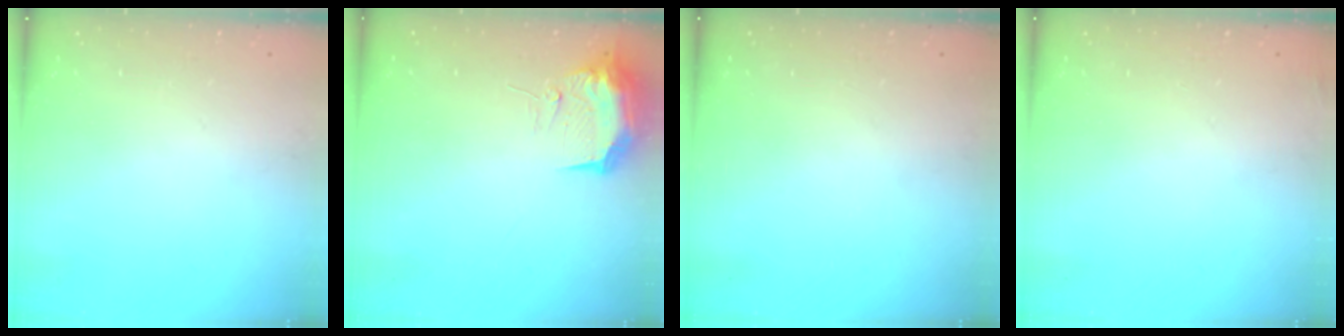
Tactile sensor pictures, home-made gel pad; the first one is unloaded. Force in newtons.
{"total": 10.1, "press": 10.1, "slide": 0.3}
{"total": 0.0}
{"total": 3.0, "press": 2.9, "slide": 1.0}